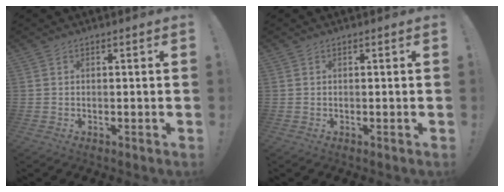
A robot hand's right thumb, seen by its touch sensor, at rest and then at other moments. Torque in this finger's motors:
{"motor_torque": [-0.02, 0.02, -0.02, 0.01, 0.00]}